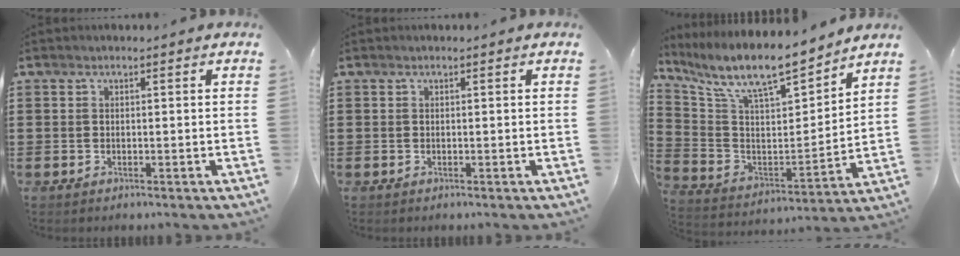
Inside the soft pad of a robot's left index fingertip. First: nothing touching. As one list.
[{"total": 0.0}, {"total": 10.1, "force": [8.6, 1.9, 4.9], "torque": [-0.124, -0.060, 0.143]}]